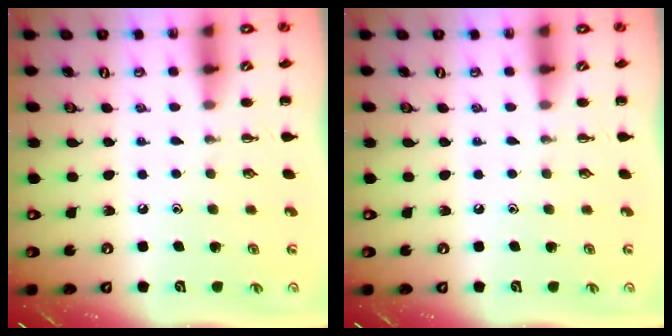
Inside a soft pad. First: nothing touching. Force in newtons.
{"total": 0.0}